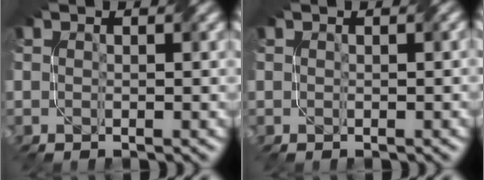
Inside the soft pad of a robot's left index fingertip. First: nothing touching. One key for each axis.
{"total": 0.0}